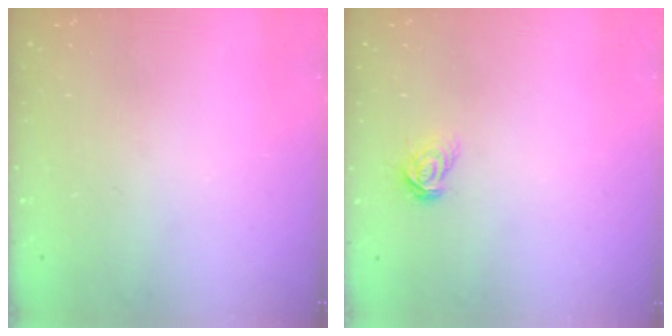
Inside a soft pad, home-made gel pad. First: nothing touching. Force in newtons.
{"total": 5.7, "press": 5.7, "slide": 0.1}